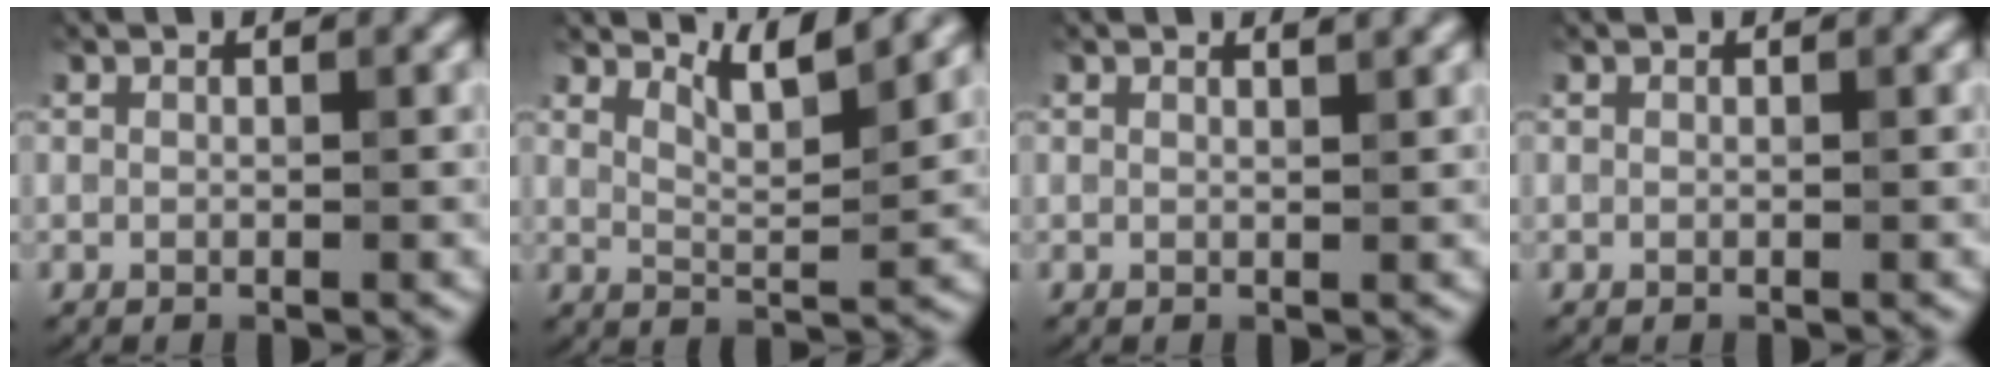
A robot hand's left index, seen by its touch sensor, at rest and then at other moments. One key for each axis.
{"total": 3.9, "fx": 3.2, "fy": 0.7, "fz": 2.2, "tx": -0.039, "ty": -0.003, "tz": 0.056}
{"total": 1.1, "fx": 0.9, "fy": 0.3, "fz": 0.5, "tx": -0.003, "ty": 0.000, "tz": 0.009}
{"total": 0.0}